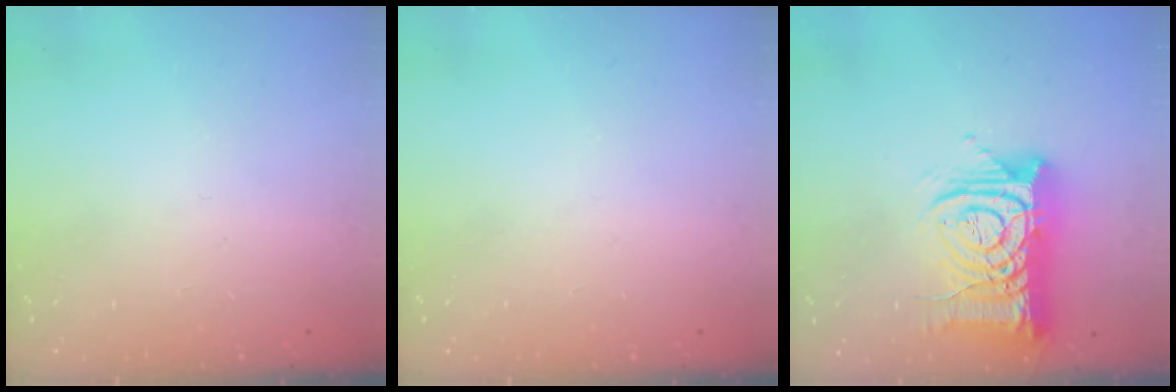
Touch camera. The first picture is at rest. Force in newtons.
{"total": 0.0}
{"total": 15.3, "press": 15.2, "slide": 1.7}